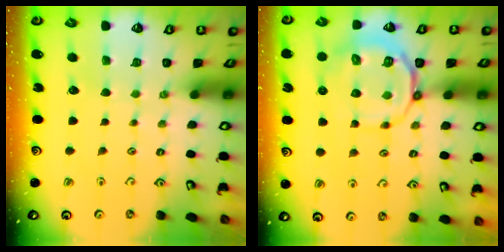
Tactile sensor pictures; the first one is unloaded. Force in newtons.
{"total": 11.9, "press": 11.7, "slide": 2.4}